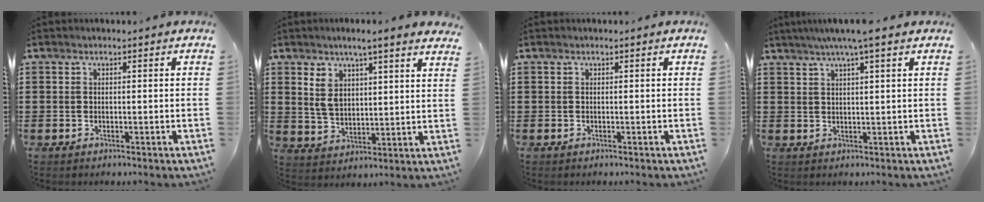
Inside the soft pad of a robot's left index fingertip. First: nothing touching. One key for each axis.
{"total": 5.8, "fx": 3.9, "fy": 1.9, "fz": 3.8, "tx": -0.086, "ty": -0.005, "tz": 0.068}
{"total": 0.0}
{"total": 4.1, "fx": 3.0, "fy": -0.1, "fz": 2.9, "tx": -0.062, "ty": 0.002, "tz": 0.052}